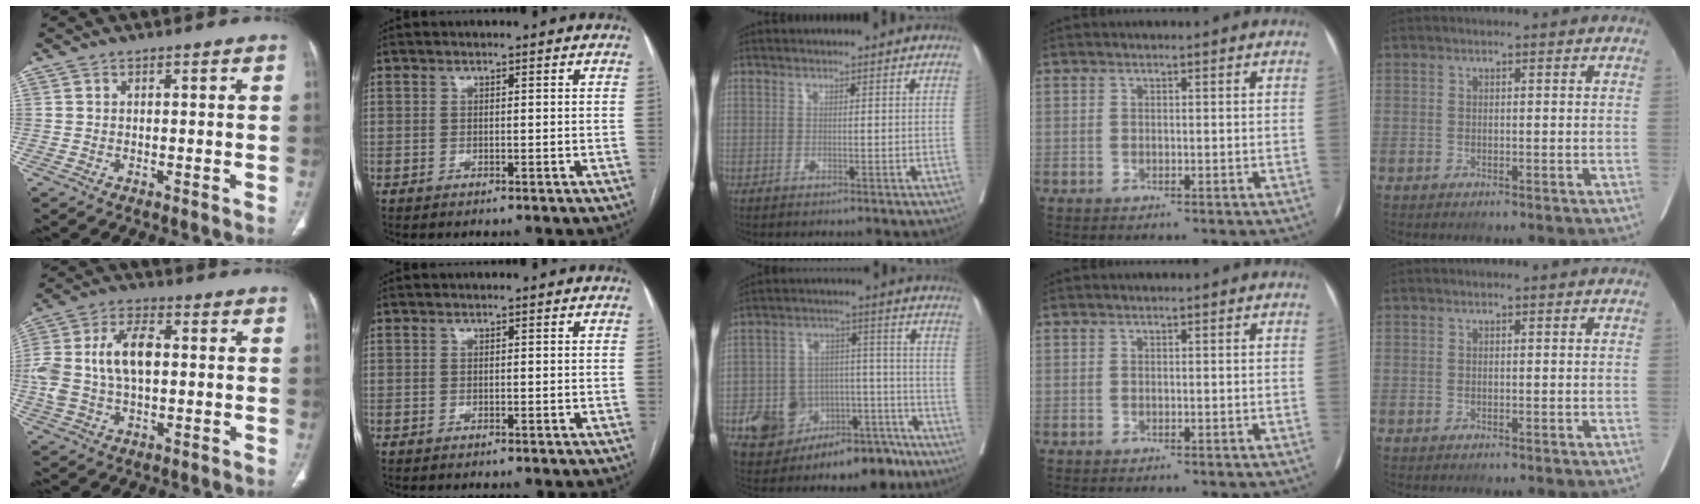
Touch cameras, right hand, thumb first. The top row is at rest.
{"thumb": {"total": 13.6, "force": [0.9, 7.9, 11.1], "torque": [-0.232, 0.024, 0.016]}, "middle": {"total": 16.4, "force": [-10.1, 9.7, 8.6], "torque": [-0.119, 0.055, -0.146]}}